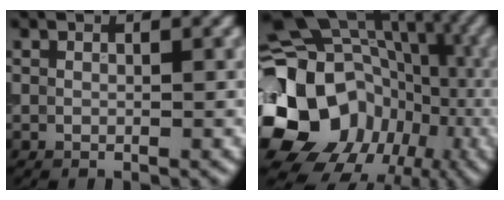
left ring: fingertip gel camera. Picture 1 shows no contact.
{"total": 18.8, "force": [-5.0, 15.7, 9.0], "torque": [-0.164, 0.009, -0.096]}